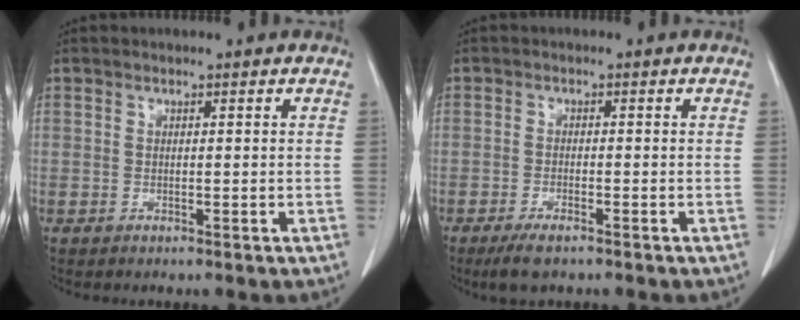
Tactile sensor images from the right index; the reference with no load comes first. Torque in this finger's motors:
{"motor_torque": [0.30, -0.22, 0.13, 0.04]}